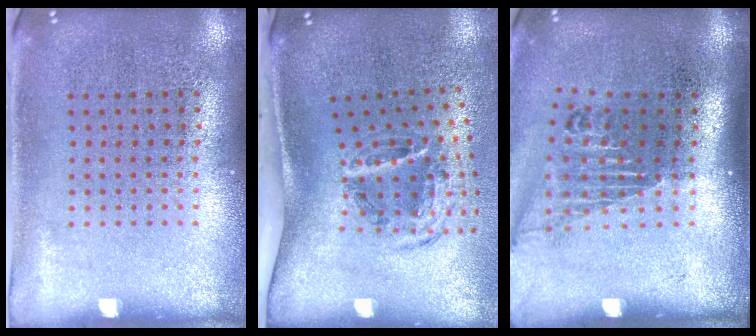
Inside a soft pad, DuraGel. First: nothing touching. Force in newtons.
{"total": 1.9, "press": 1.2, "slide": 1.4}
{"total": 1.6, "press": 1.2, "slide": 1.1}